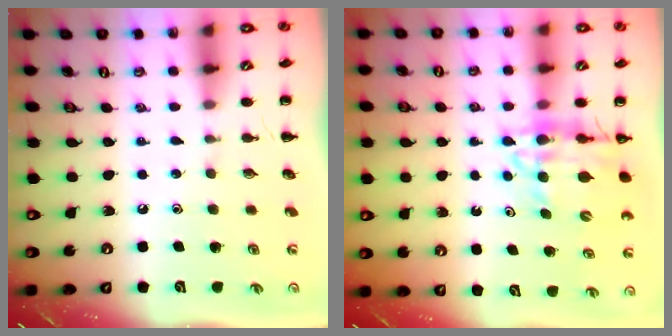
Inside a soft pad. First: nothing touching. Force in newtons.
{"total": 13.5, "press": 12.9, "slide": 4.2}